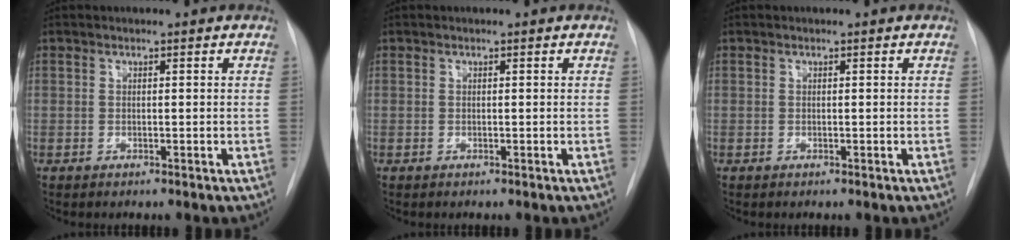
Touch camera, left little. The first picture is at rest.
{"total": 0.0}
{"total": 0.0}